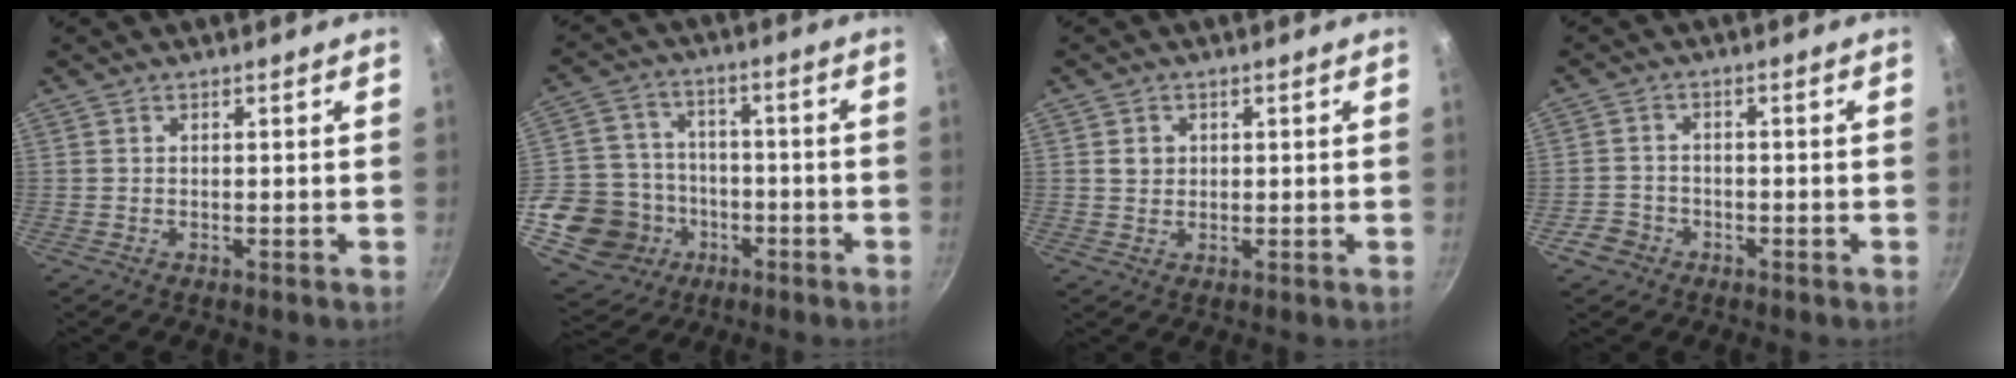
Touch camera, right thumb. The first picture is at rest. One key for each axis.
{"total": 16.7, "fx": -5.3, "fy": 14.6, "fz": 6.2, "tx": -0.106, "ty": 0.041, "tz": -0.083}
{"total": 2.3, "fx": 0.5, "fy": 2.1, "fz": 0.9, "tx": -0.005, "ty": 0.003, "tz": 0.009}
{"total": 3.8, "fx": -2.2, "fy": 3.0, "fz": 0.9, "tx": -0.010, "ty": 0.031, "tz": -0.038}